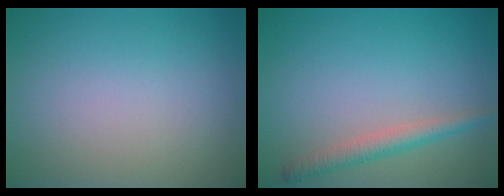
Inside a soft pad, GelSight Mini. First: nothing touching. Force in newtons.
{"total": 2.3, "press": 2.3, "slide": 0.1}